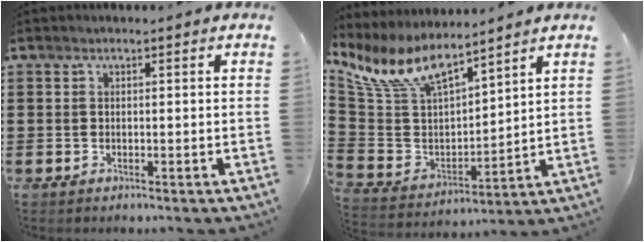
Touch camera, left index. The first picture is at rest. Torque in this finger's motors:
{"motor_torque": [0.91, -1.23, 0.12, 0.11]}